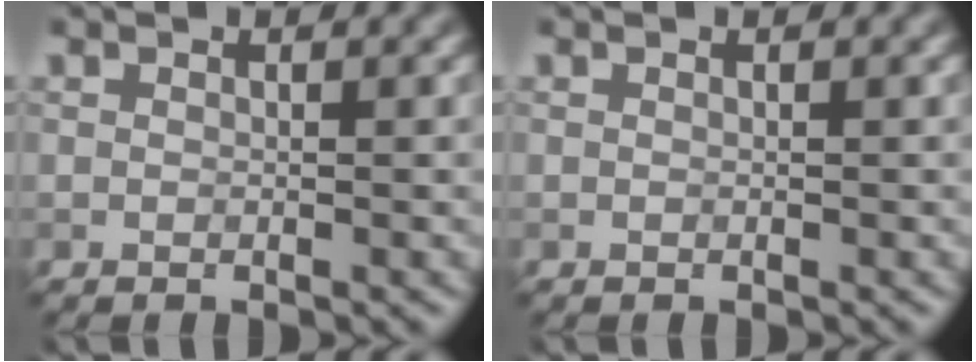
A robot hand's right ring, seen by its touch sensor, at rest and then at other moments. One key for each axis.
{"total": 0.0}